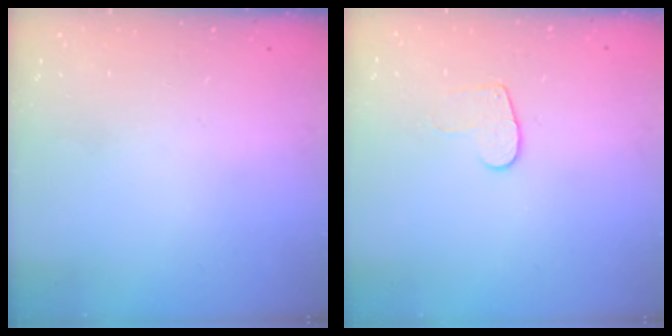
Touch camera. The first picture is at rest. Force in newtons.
{"total": 6.4, "press": 6.4, "slide": 0.6}